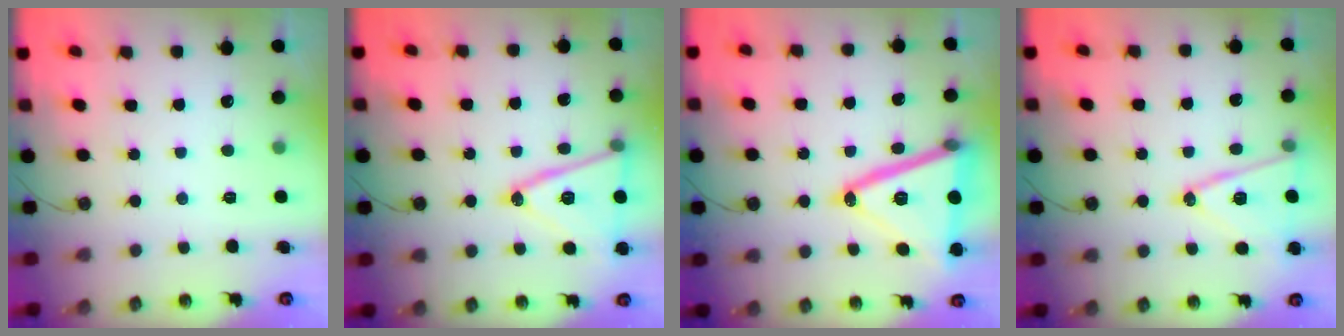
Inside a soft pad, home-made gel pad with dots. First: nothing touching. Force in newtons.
{"total": 17.6, "press": 17.3, "slide": 3.5}
{"total": 24.8, "press": 24.6, "slide": 3.4}
{"total": 14.1, "press": 13.6, "slide": 3.6}